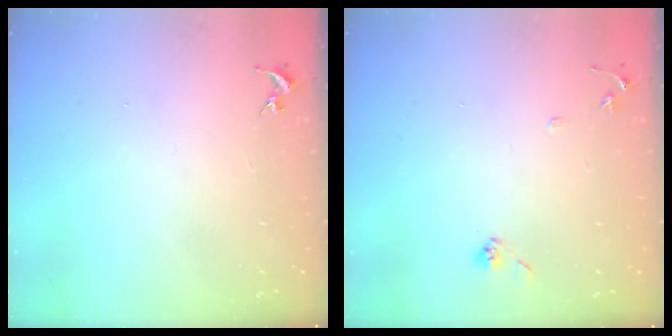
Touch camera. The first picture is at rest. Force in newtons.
{"total": 6.3, "press": 6.2, "slide": 1.0}